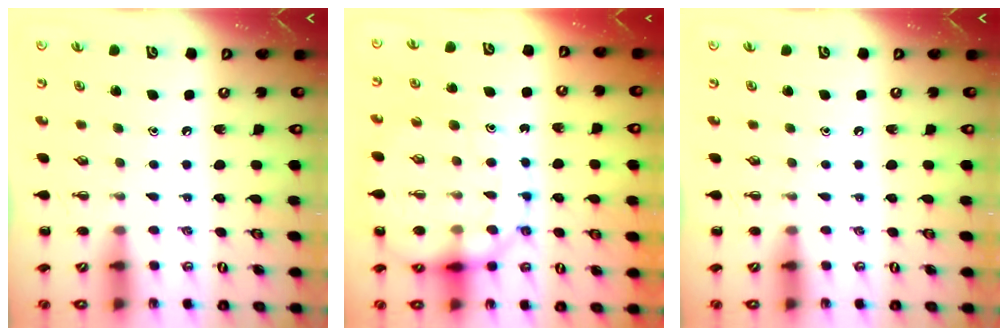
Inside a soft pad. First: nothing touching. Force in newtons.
{"total": 15.9, "press": 15.8, "slide": 2.4}
{"total": 0.0}